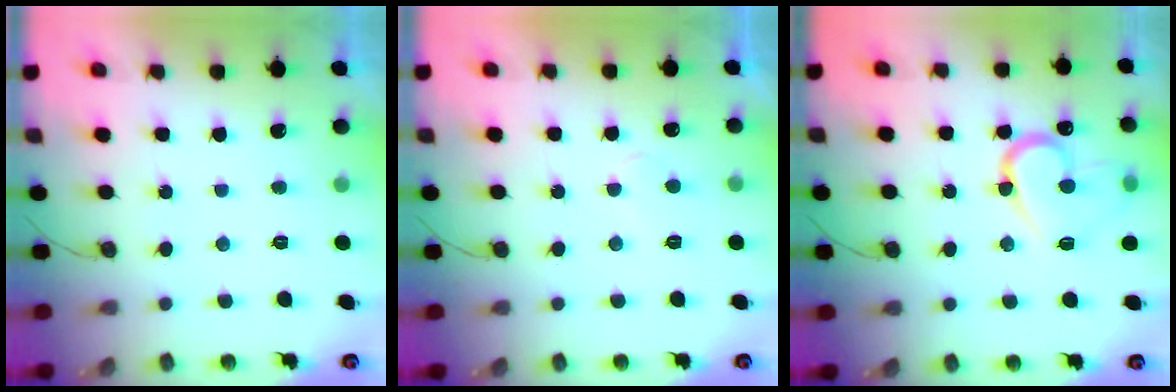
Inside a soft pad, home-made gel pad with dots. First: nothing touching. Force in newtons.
{"total": 4.6, "press": 4.6, "slide": 0.3}
{"total": 13.8, "press": 13.8, "slide": 0.9}